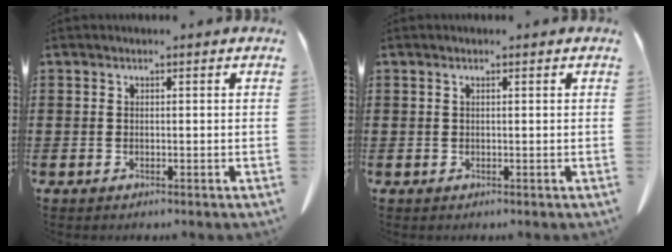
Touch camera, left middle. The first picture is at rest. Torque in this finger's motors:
{"motor_torque": [0.01, 0.11, 0.04, 0.01]}